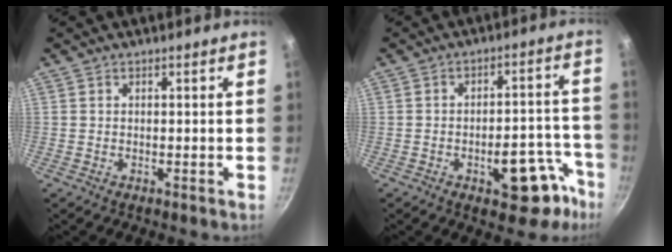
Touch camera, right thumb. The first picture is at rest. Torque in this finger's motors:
{"motor_torque": [2.87, 2.14, 0.77, -0.39, 0.03]}